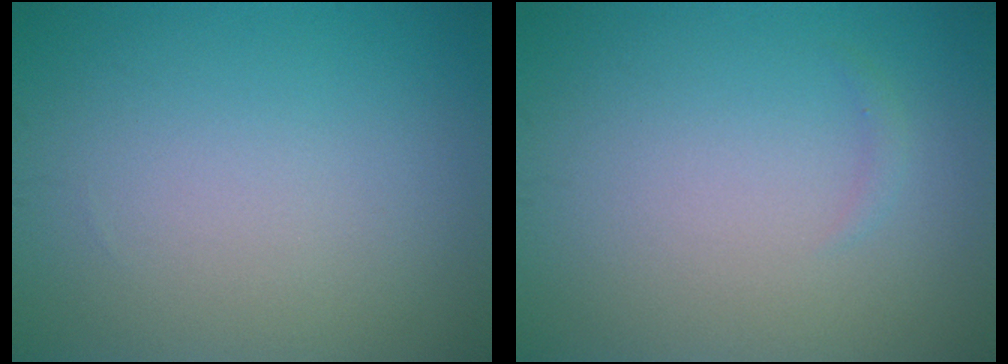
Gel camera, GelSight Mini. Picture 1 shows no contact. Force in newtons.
{"total": 0.5, "press": 0.5, "slide": 0.0}